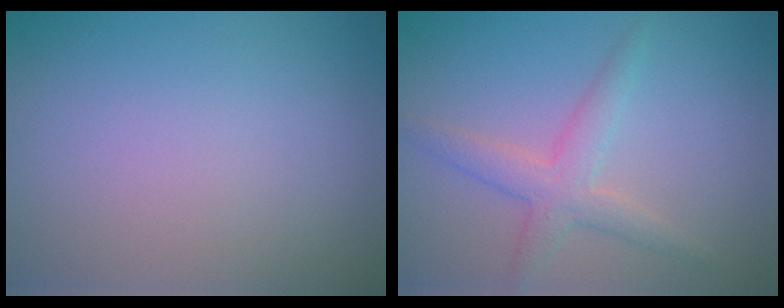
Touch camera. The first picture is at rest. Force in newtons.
{"total": 2.8, "press": 2.8, "slide": 0.1}